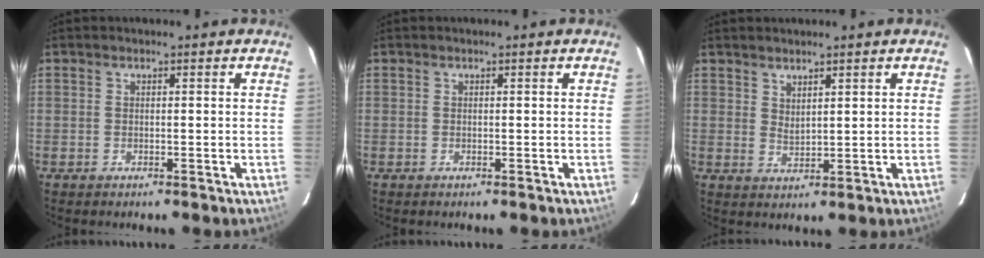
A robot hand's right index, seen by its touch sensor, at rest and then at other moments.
{"total": 0.0}
{"total": 2.5, "force": [2.1, 0.8, 1.2], "torque": [-0.020, -0.002, 0.037]}